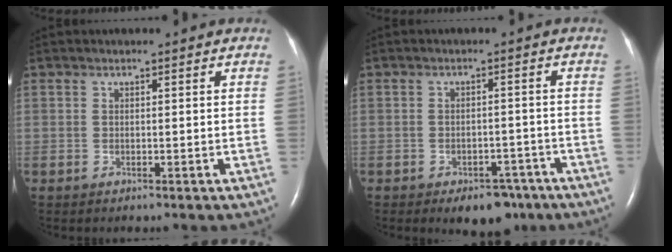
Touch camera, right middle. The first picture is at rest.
{"total": 5.9, "force": [-4.1, 3.3, 2.7], "torque": [-0.028, 0.009, -0.051]}